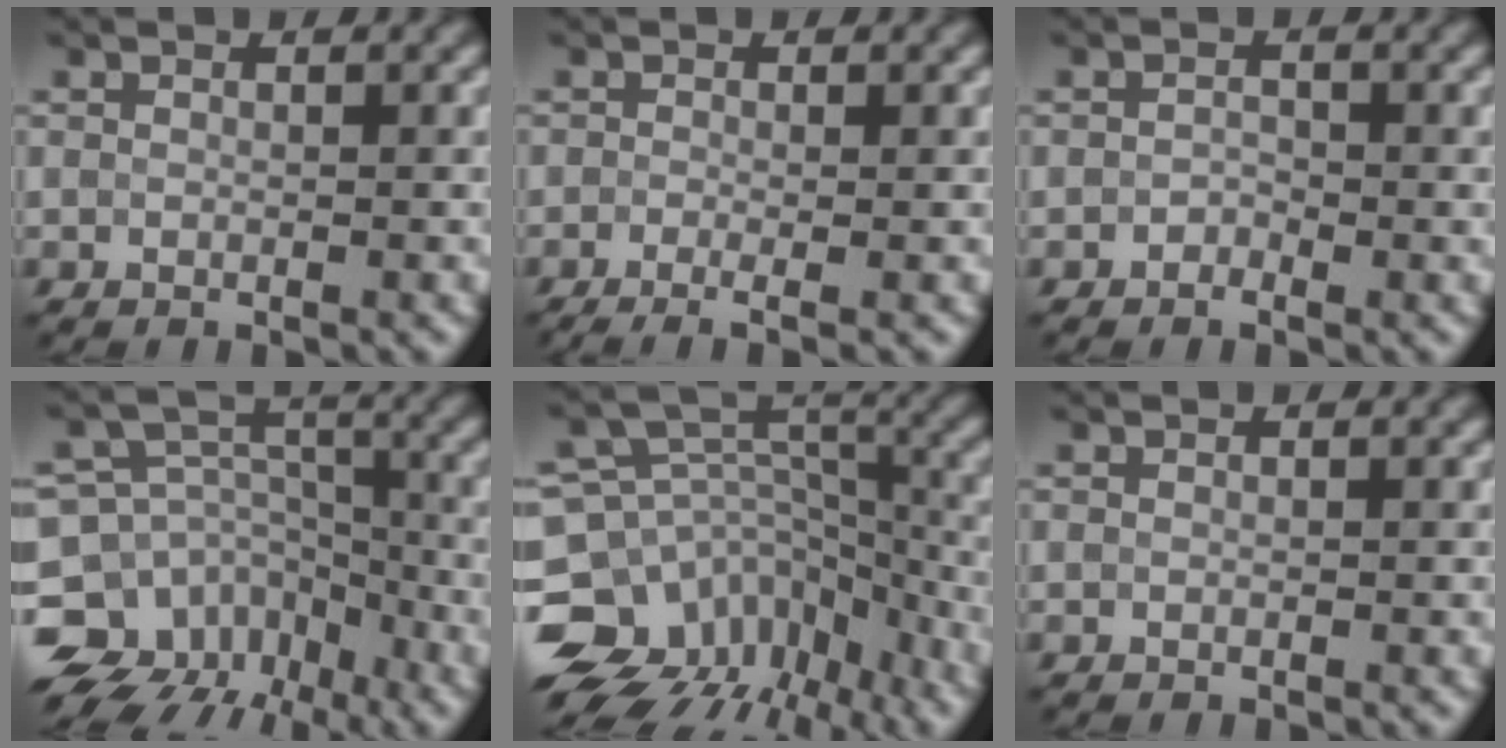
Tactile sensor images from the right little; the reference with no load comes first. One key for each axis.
{"total": 2.9, "fx": -1.9, "fy": 0.6, "fz": 2.1, "tx": -0.024, "ty": -0.006, "tz": -0.026}
{"total": 1.1, "fx": -1.0, "fy": 0.0, "fz": -0.5, "tx": 0.002, "ty": 0.000, "tz": -0.012}
{"total": 11.3, "fx": -7.7, "fy": 8.0, "fz": 1.8, "tx": -0.053, "ty": 0.004, "tz": -0.120}
{"total": 11.9, "fx": -8.6, "fy": 7.8, "fz": 2.6, "tx": -0.060, "ty": 0.020, "tz": -0.114}
{"total": 0.0}